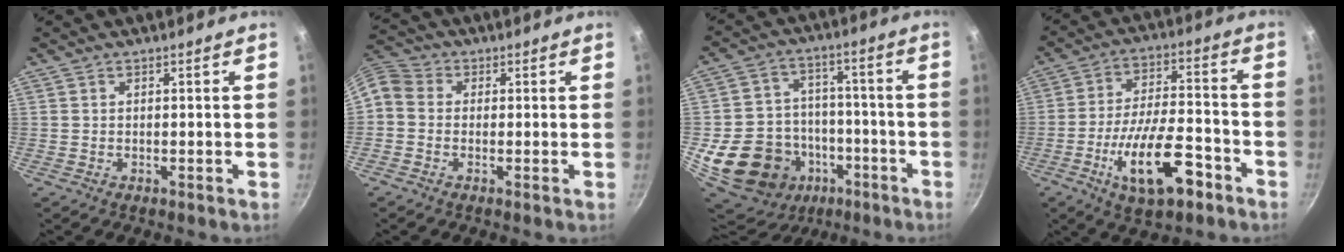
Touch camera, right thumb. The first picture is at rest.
{"total": 5.9, "force": [-1.0, 4.9, 3.1], "torque": [-0.066, 0.031, -0.038]}
{"total": 20.7, "force": [-7.3, 17.4, 8.5], "torque": [-0.143, 0.051, -0.100]}
{"total": 16.1, "force": [-7.3, 6.5, 12.8], "torque": [-0.209, 0.039, -0.123]}